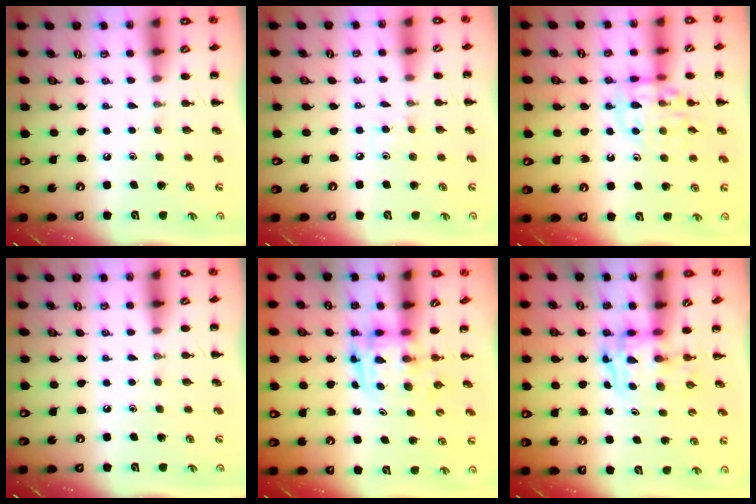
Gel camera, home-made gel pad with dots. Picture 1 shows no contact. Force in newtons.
{"total": 2.9, "press": 2.7, "slide": 1.1}
{"total": 11.9, "press": 11.8, "slide": 1.6}
{"total": 0.0}
{"total": 3.9, "press": 3.9, "slide": 0.7}
{"total": 3.3, "press": 3.2, "slide": 0.6}